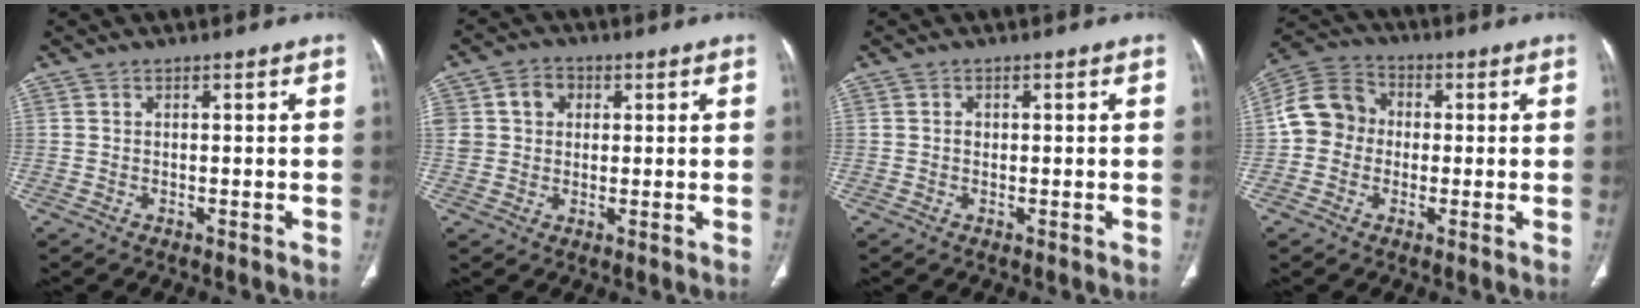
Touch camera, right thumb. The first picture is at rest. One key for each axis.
{"total": 7.0, "fx": 1.9, "fy": 5.9, "fz": 3.3, "tx": -0.045, "ty": 0.007, "tz": 0.037}
{"total": 0.9, "fx": 0.1, "fy": 0.8, "fz": 0.4, "tx": -0.004, "ty": 0.002, "tz": 0.002}
{"total": 9.6, "fx": -0.3, "fy": 8.5, "fz": 4.5, "tx": -0.066, "ty": 0.031, "tz": -0.021}